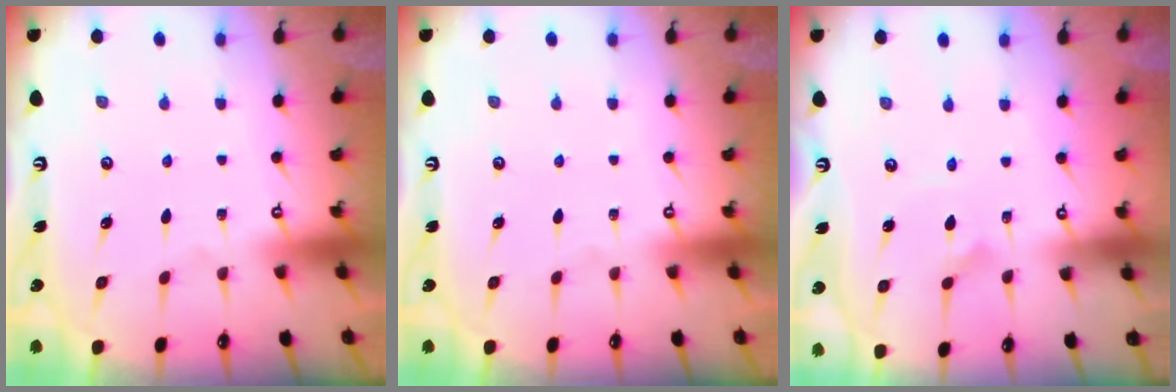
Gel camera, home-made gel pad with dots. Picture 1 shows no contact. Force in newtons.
{"total": 0.0}
{"total": 2.7, "press": 2.7, "slide": 0.1}